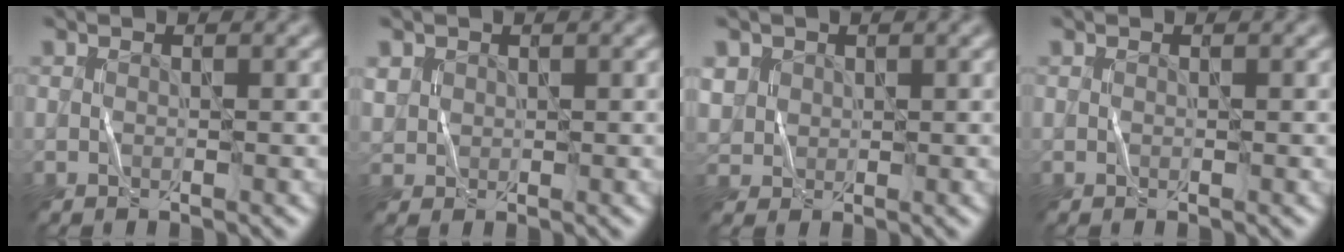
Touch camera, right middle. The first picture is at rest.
{"total": 1.2, "force": [0.7, 0.9, -0.2], "torque": [-0.006, 0.000, 0.014]}
{"total": 1.9, "force": [0.8, 1.7, 0.0], "torque": [-0.023, 0.000, 0.025]}
{"total": 0.0}